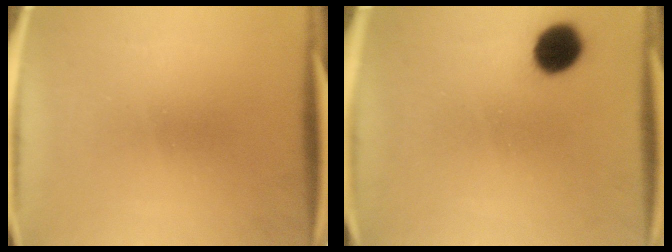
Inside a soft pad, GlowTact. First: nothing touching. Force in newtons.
{"total": 7.8}